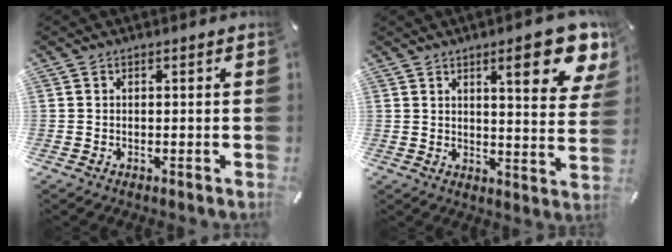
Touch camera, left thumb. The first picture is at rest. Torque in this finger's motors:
{"motor_torque": [0.77, -0.25, 0.35, -0.02, 0.11]}